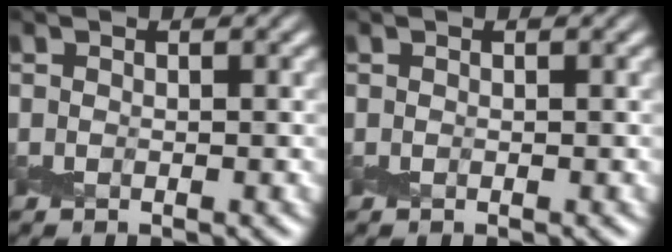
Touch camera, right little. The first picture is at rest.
{"total": 0.0}